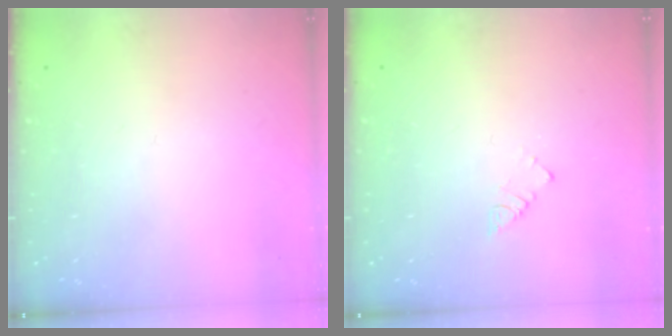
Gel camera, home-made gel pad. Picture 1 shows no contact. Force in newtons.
{"total": 2.3, "press": 2.3, "slide": 0.4}